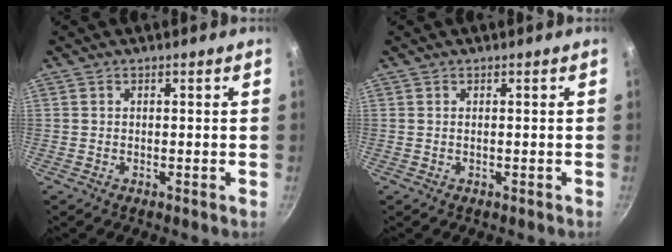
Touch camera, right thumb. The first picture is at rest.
{"total": 0.0}